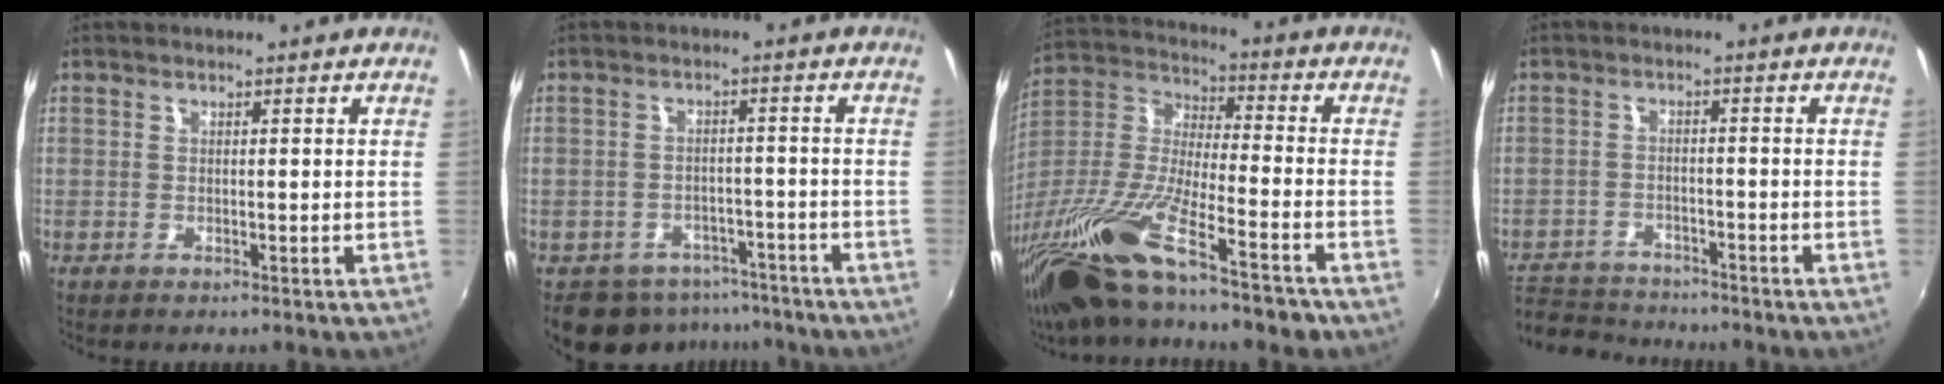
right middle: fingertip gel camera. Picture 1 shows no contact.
{"total": 9.7, "force": [-7.4, 5.9, 2.5], "torque": [-0.057, 0.010, -0.088]}
{"total": 22.7, "force": [-16.3, 3.3, 15.5], "torque": [-0.302, -0.049, -0.298]}
{"total": 9.6, "force": [-8.7, 3.6, 1.9], "torque": [-0.068, 0.006, -0.148]}